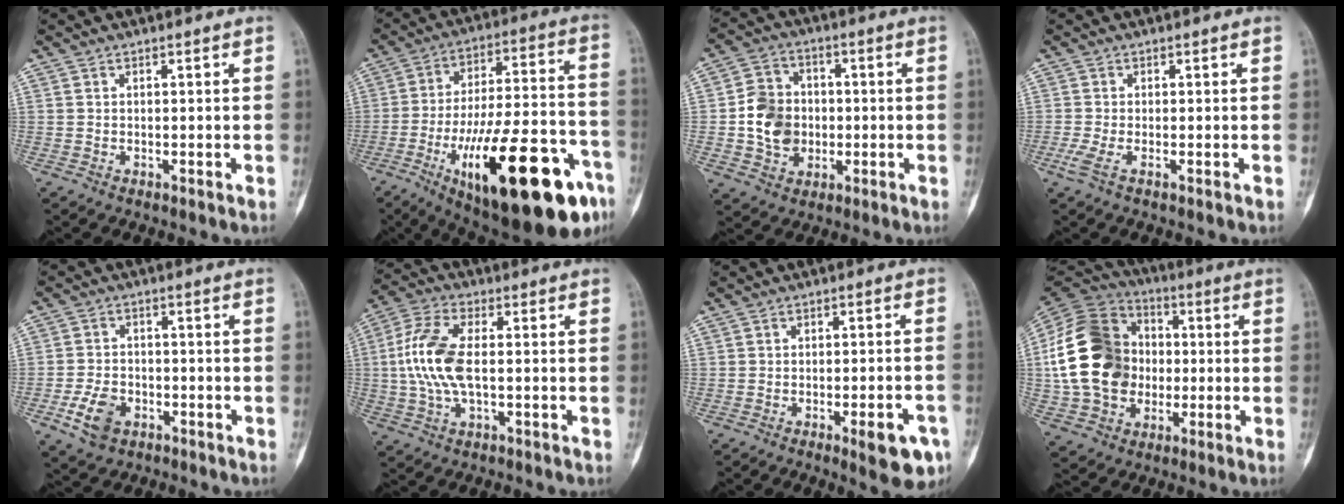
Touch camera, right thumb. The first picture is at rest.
{"total": 30.6, "force": [-13.7, 9.8, 25.6], "torque": [-0.357, 0.051, -0.199]}
{"total": 10.4, "force": [-0.9, 8.7, 5.6], "torque": [-0.075, 0.011, -0.017]}
{"total": 1.9, "force": [-0.8, 0.3, 1.7], "torque": [-0.056, -0.009, -0.023]}
{"total": 6.7, "force": [-3.0, 4.5, 3.9], "torque": [-0.071, 0.013, -0.051]}
{"total": 11.5, "force": [-0.1, 5.5, 10.1], "torque": [-0.229, 0.015, -0.004]}
{"total": 8.2, "force": [-3.9, 2.3, 6.8], "torque": [-0.078, 0.014, -0.044]}
{"total": 21.2, "force": [-0.4, 16.9, 12.7], "torque": [-0.228, 0.024, -0.006]}